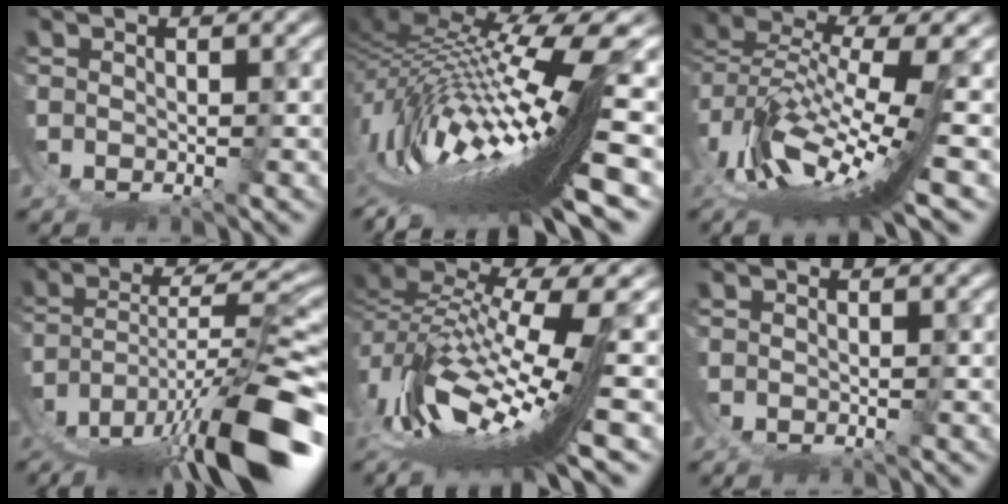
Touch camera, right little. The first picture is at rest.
{"total": 16.1, "force": [-0.9, 4.6, 15.4], "torque": [-0.256, -0.005, 0.005]}
{"total": 7.2, "force": [-0.7, 1.8, 6.9], "torque": [-0.125, -0.006, -0.005]}
{"total": 10.0, "force": [-4.3, 2.8, 8.6], "torque": [-0.138, -0.015, -0.041]}
{"total": 10.8, "force": [-0.5, 3.9, 10.1], "torque": [-0.185, -0.015, 0.005]}
{"total": 0.0}